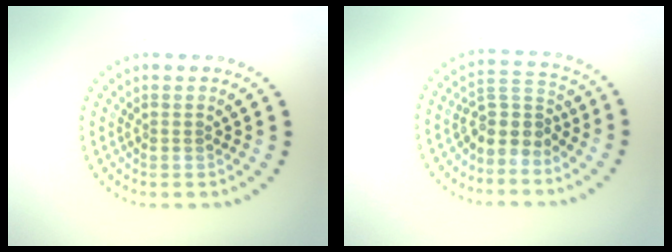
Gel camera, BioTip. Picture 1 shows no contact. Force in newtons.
{"total": 3.4, "press": 2.5, "slide": 2.3}